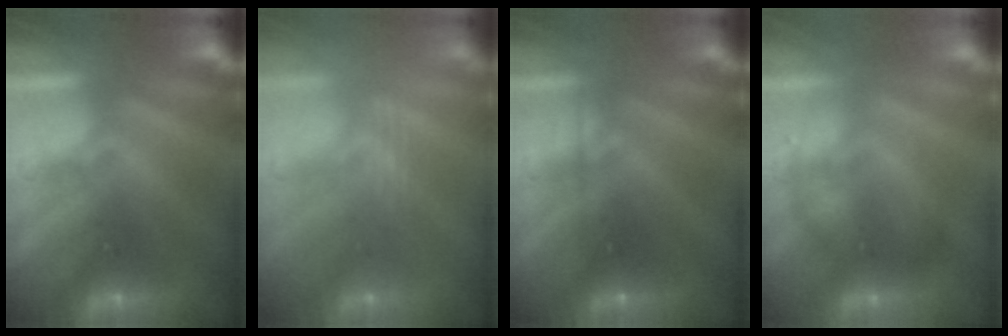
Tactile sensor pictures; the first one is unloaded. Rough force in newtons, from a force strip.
{"total": 2.4}
{"total": 2.3}
{"total": 2.0}